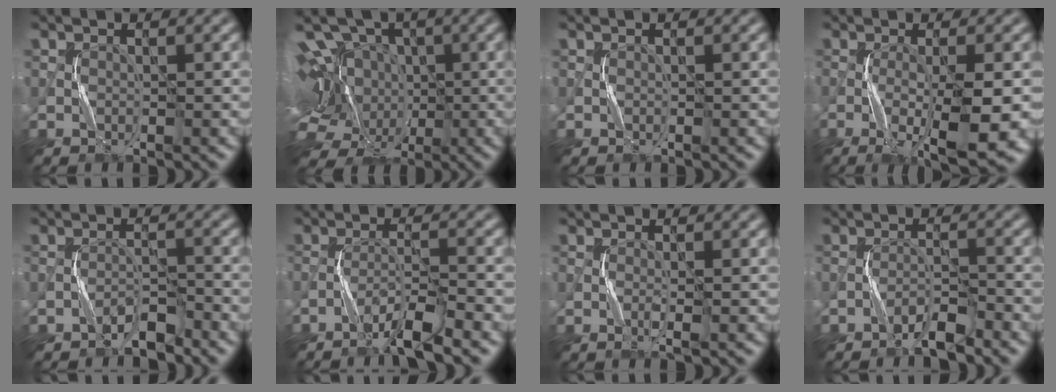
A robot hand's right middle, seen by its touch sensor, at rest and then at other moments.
{"total": 15.2, "force": [-0.2, 11.8, 9.6], "torque": [-0.193, 0.026, -0.027]}
{"total": 0.0}
{"total": 7.9, "force": [-2.6, 1.6, 7.3], "torque": [-0.117, -0.007, -0.037]}
{"total": 2.4, "force": [-2.1, 0.5, 1.0], "torque": [-0.016, 0.010, -0.039]}
{"total": 4.3, "force": [-3.2, 0.3, 2.8], "torque": [-0.052, 0.007, -0.066]}
{"total": 1.0, "force": [-0.3, 0.1, 1.0], "torque": [-0.022, -0.002, -0.008]}
{"total": 2.7, "force": [-2.2, 0.3, 1.5], "torque": [-0.027, 0.007, -0.044]}